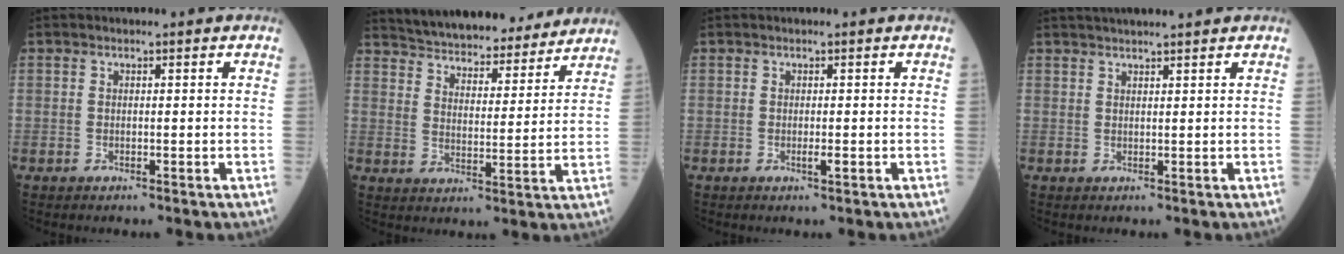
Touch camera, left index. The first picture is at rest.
{"total": 21.8, "force": [20.3, 4.6, 6.6], "torque": [-0.104, 0.002, 0.278]}
{"total": 1.0, "force": [-0.4, 0.1, 0.9], "torque": [-0.019, -0.002, -0.004]}
{"total": 6.4, "force": [5.7, -0.1, 2.8], "torque": [-0.036, 0.032, 0.081]}